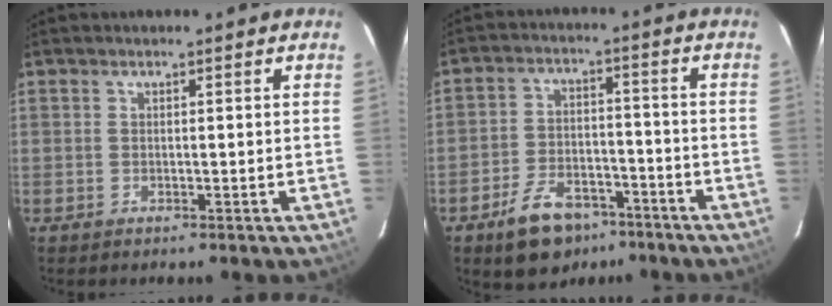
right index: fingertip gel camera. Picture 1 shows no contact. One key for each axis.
{"total": 11.6, "fx": -7.9, "fy": 6.5, "fz": 5.6, "tx": -0.126, "ty": 0.016, "tz": -0.114}